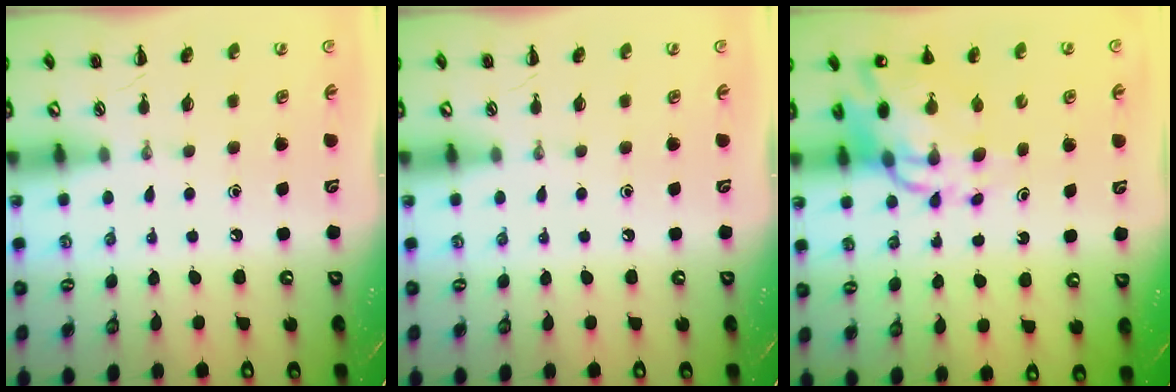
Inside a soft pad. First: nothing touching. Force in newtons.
{"total": 0.0}
{"total": 13.6, "press": 13.0, "slide": 4.0}